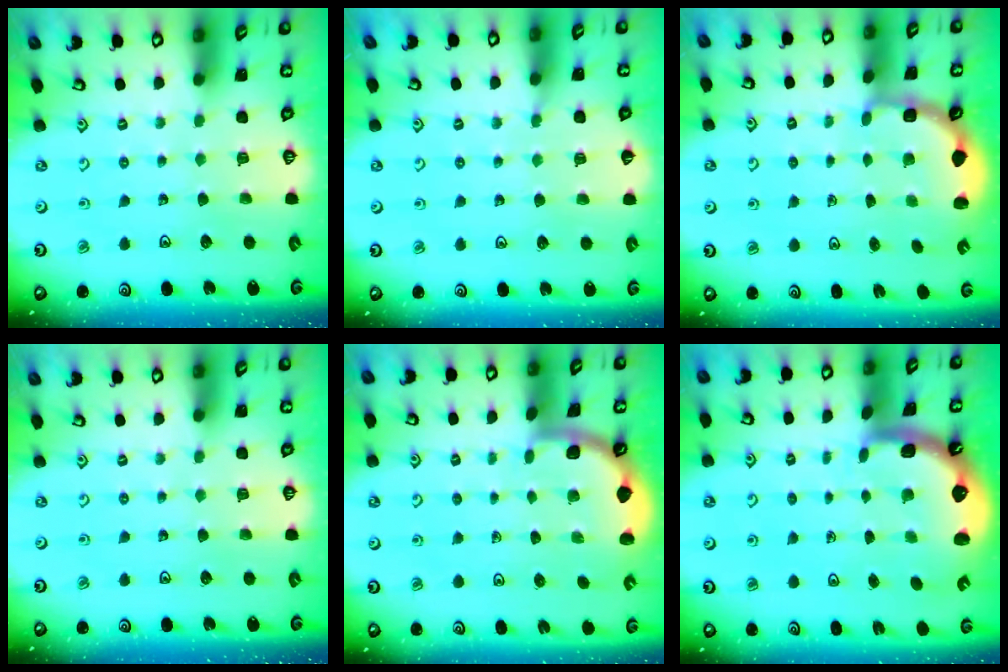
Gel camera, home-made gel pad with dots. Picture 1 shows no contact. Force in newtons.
{"total": 4.5, "press": 4.4, "slide": 0.4}
{"total": 2.8, "press": 2.5, "slide": 1.4}
{"total": 0.0}
{"total": 1.7, "press": 1.7, "slide": 0.1}
{"total": 3.5, "press": 2.6, "slide": 2.3}